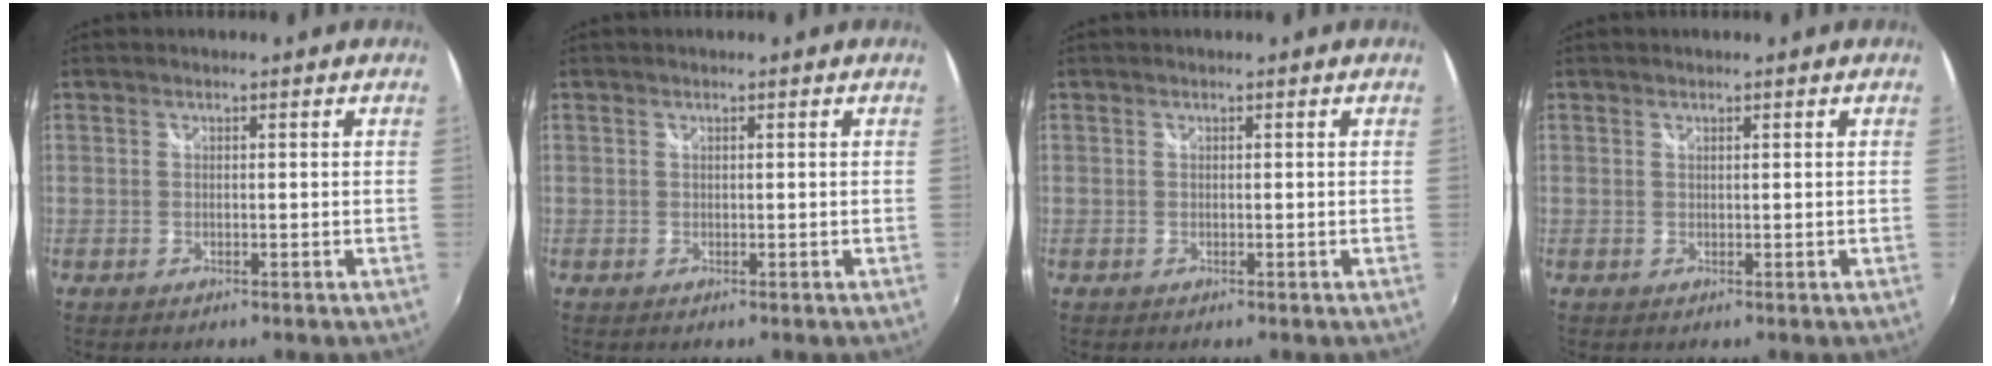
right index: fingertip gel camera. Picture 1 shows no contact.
{"total": 0.0}
{"total": 0.0}
{"total": 0.0}